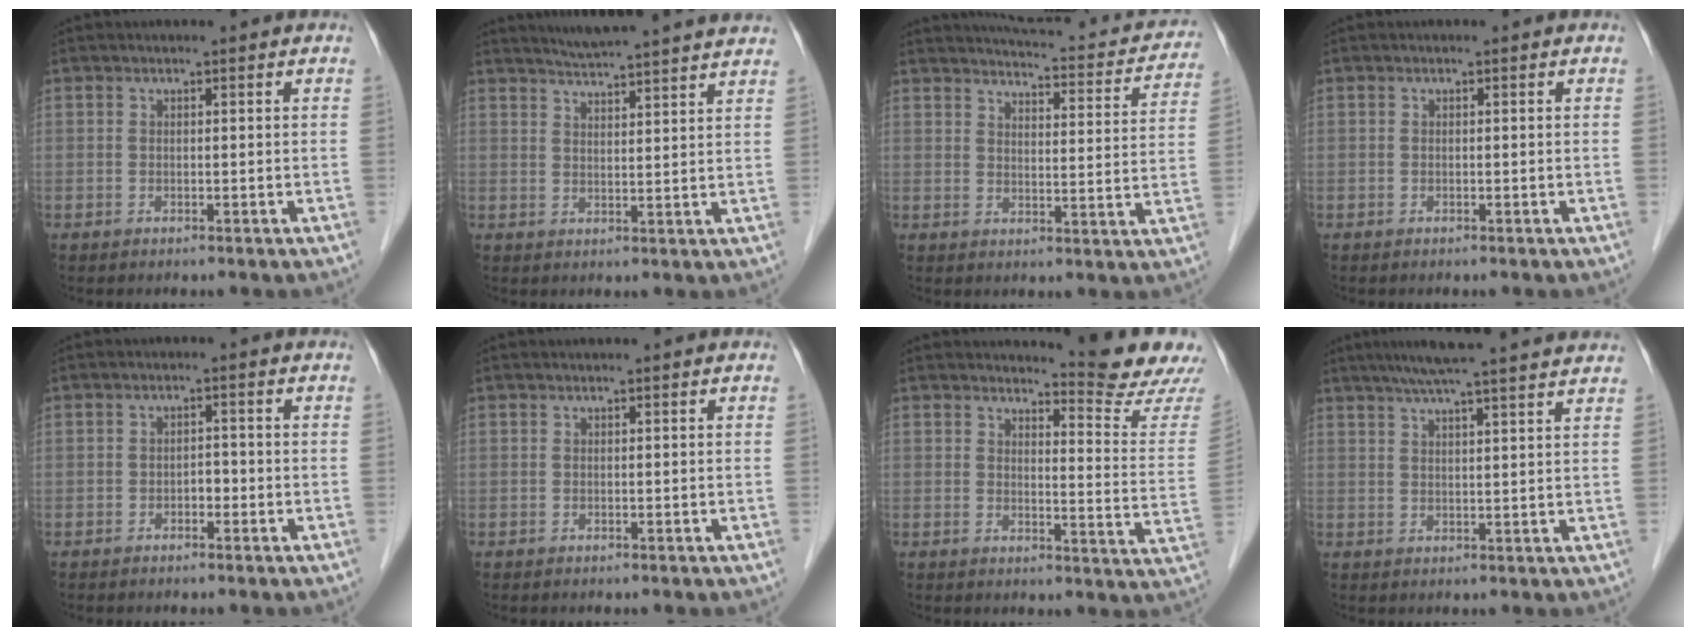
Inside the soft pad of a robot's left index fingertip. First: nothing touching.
{"total": 13.6, "force": [12.5, -0.2, 5.1], "torque": [-0.084, 0.002, 0.161]}
{"total": 17.9, "force": [16.6, 3.7, 5.7], "torque": [-0.062, -0.021, 0.187]}
{"total": 0.0}
{"total": 1.6, "force": [-0.9, 0.9, 0.9], "torque": [-0.011, 0.002, -0.015]}
{"total": 0.0}
{"total": 11.0, "force": [10.8, -1.4, 1.8], "torque": [-0.020, -0.101, 0.118]}
{"total": 15.6, "force": [13.6, 0.2, 7.8], "torque": [-0.126, 0.029, 0.177]}